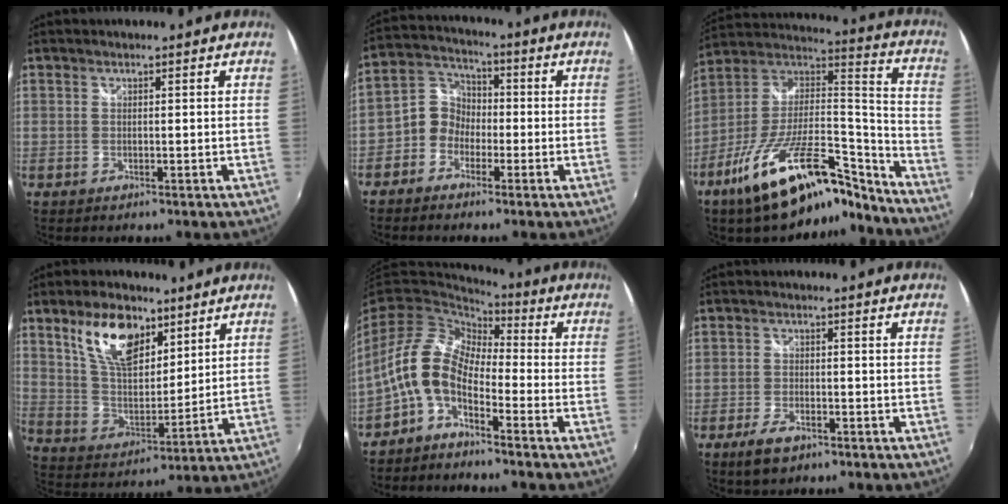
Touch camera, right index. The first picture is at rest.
{"total": 6.5, "force": [-2.8, 5.5, 2.1], "torque": [-0.048, 0.024, -0.067]}
{"total": 24.9, "force": [-17.9, 7.7, 15.4], "torque": [-0.259, -0.003, -0.295]}
{"total": 14.2, "force": [8.2, 7.2, 9.0], "torque": [-0.163, 0.009, 0.159]}
{"total": 9.1, "force": [-3.9, 4.6, 6.8], "torque": [-0.140, 0.013, -0.087]}
{"total": 5.0, "force": [-3.3, 2.4, 2.9], "torque": [-0.075, -0.007, -0.058]}